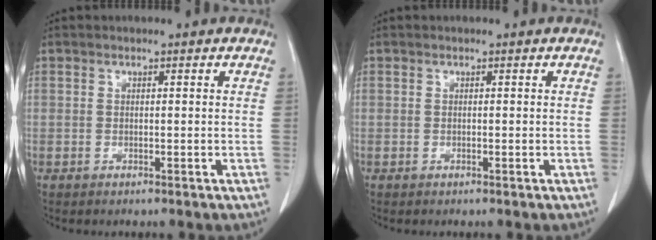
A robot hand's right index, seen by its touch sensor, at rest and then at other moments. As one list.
[{"total": 0.0}]